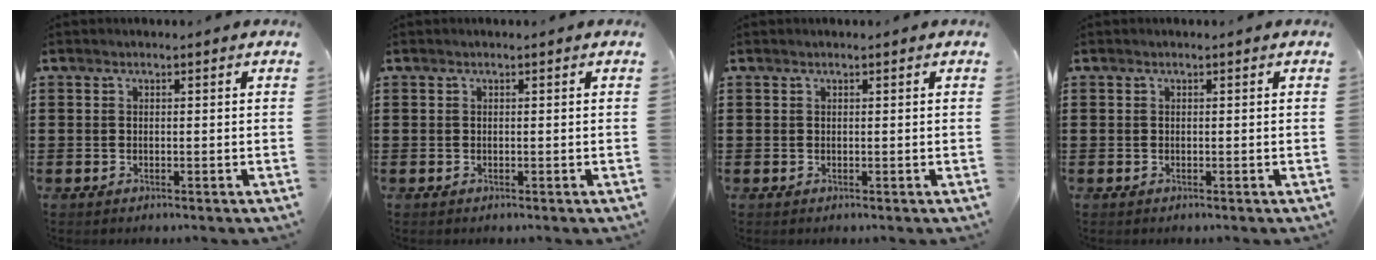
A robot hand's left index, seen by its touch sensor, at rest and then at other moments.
{"total": 0.0}
{"total": 0.0}
{"total": 0.0}